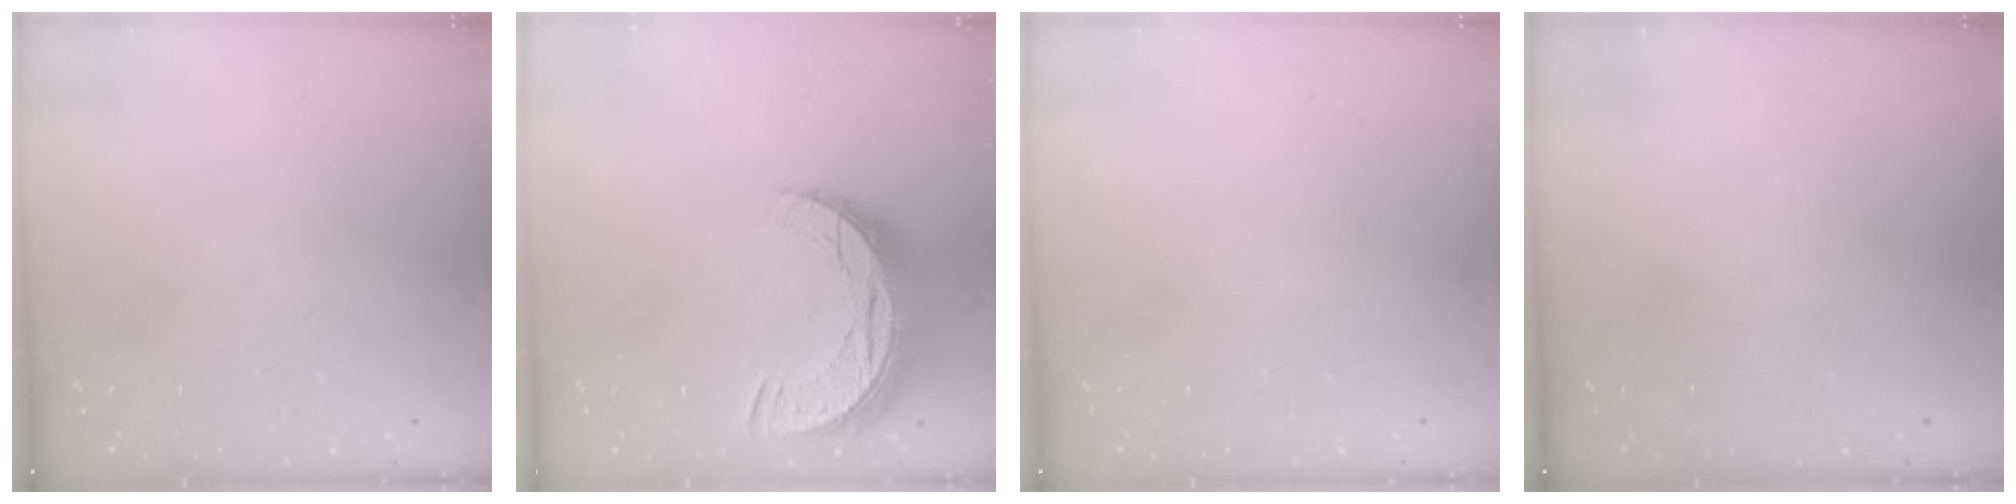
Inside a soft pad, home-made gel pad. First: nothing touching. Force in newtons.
{"total": 10.9, "press": 10.9, "slide": 0.7}
{"total": 0.0}
{"total": 0.0}